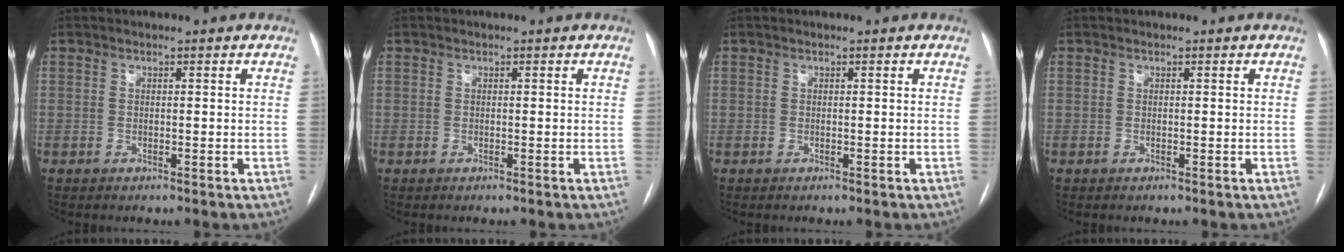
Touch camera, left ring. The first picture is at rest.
{"total": 0.0}
{"total": 0.0}
{"total": 0.0}